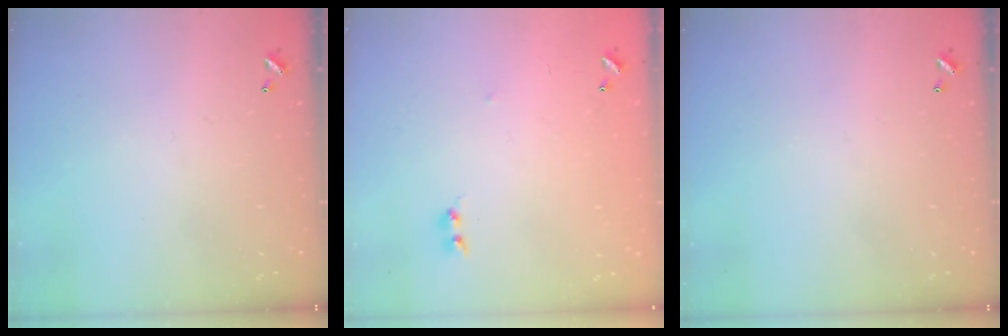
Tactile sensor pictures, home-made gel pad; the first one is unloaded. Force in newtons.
{"total": 6.4, "press": 6.3, "slide": 0.6}
{"total": 0.0}